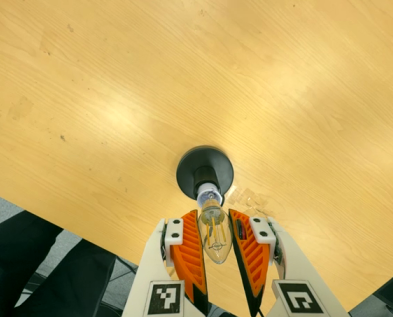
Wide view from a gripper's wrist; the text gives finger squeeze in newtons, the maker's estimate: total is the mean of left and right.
{"total": 10.6, "left": 9.9, "right": 11.2}